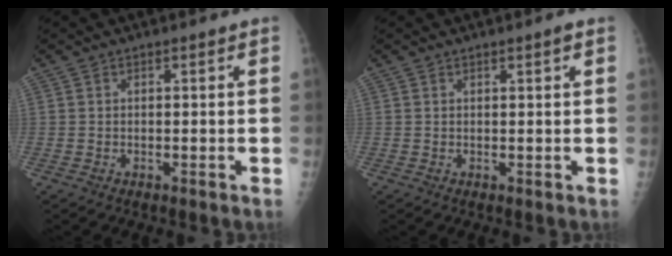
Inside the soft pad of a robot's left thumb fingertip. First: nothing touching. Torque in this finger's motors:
{"motor_torque": [0.04, 0.20, -0.18, 0.02, 0.00]}